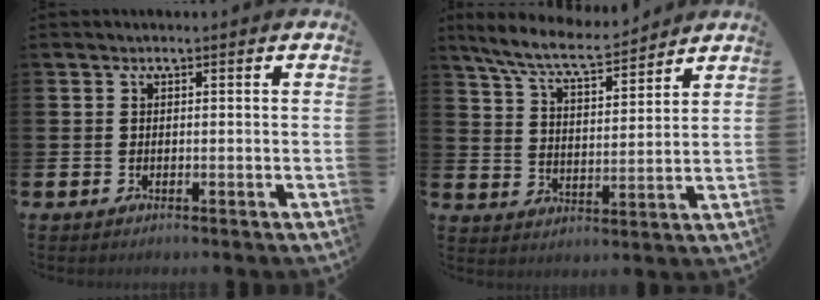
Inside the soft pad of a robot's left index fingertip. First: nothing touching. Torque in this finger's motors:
{"motor_torque": [0.92, -1.21, 0.28, 0.16]}